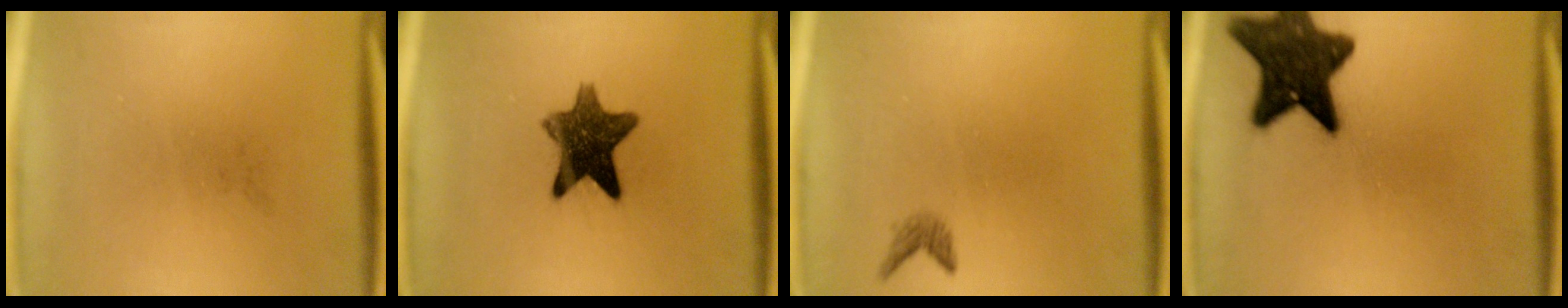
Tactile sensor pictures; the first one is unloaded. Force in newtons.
{"total": 10.6}
{"total": 1.1}
{"total": 13.8}